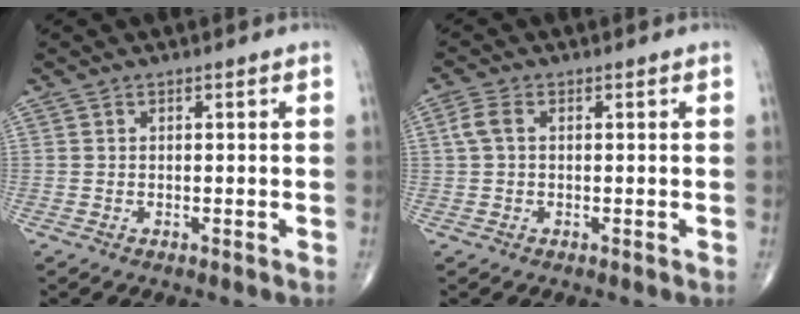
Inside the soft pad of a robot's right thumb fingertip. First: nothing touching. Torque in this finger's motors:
{"motor_torque": [-0.18, 0.17, 0.16, -0.08, 0.00]}